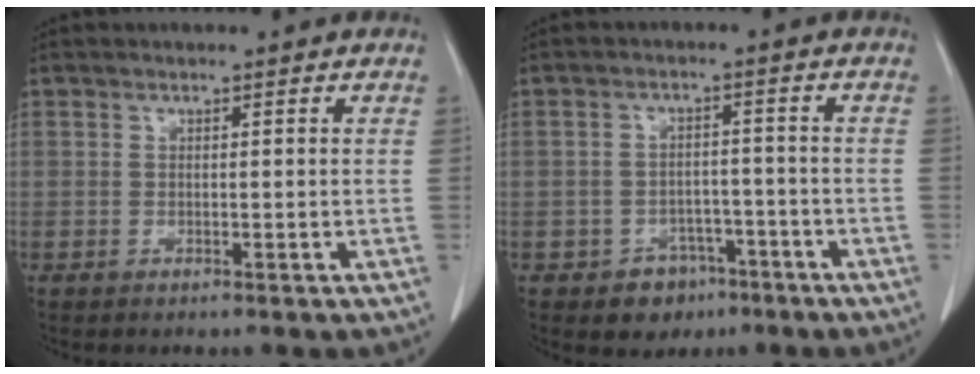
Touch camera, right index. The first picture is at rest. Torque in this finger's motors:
{"motor_torque": [-0.29, -0.18, -0.07, -0.06]}